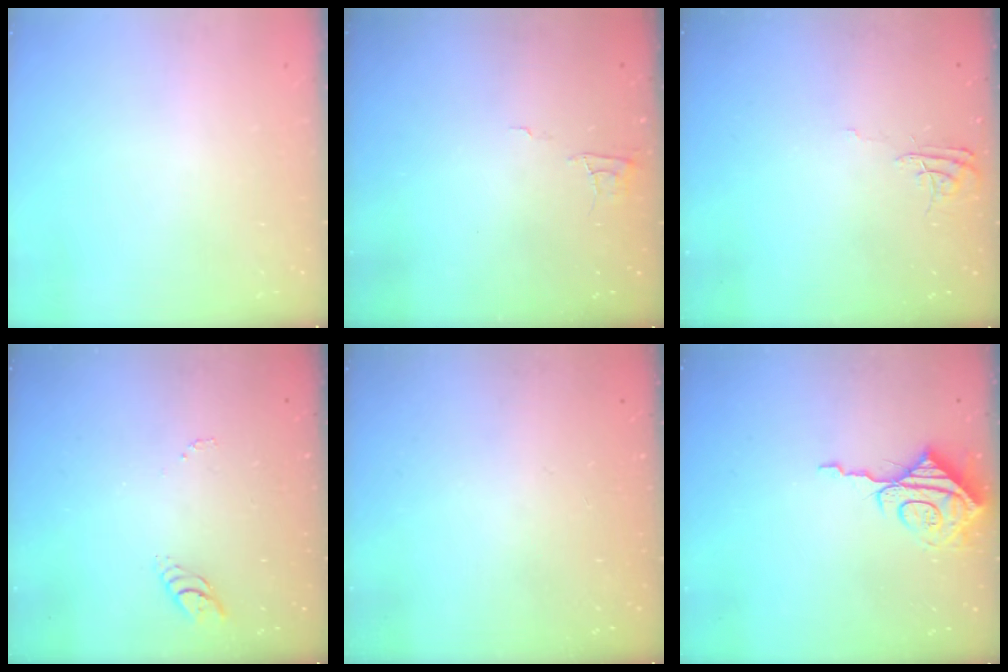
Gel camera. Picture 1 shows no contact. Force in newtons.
{"total": 4.3, "press": 4.3, "slide": 0.5}
{"total": 5.1, "press": 5.1, "slide": 0.5}
{"total": 3.8, "press": 3.8, "slide": 0.4}
{"total": 0.0}
{"total": 9.3, "press": 9.3, "slide": 1.0}